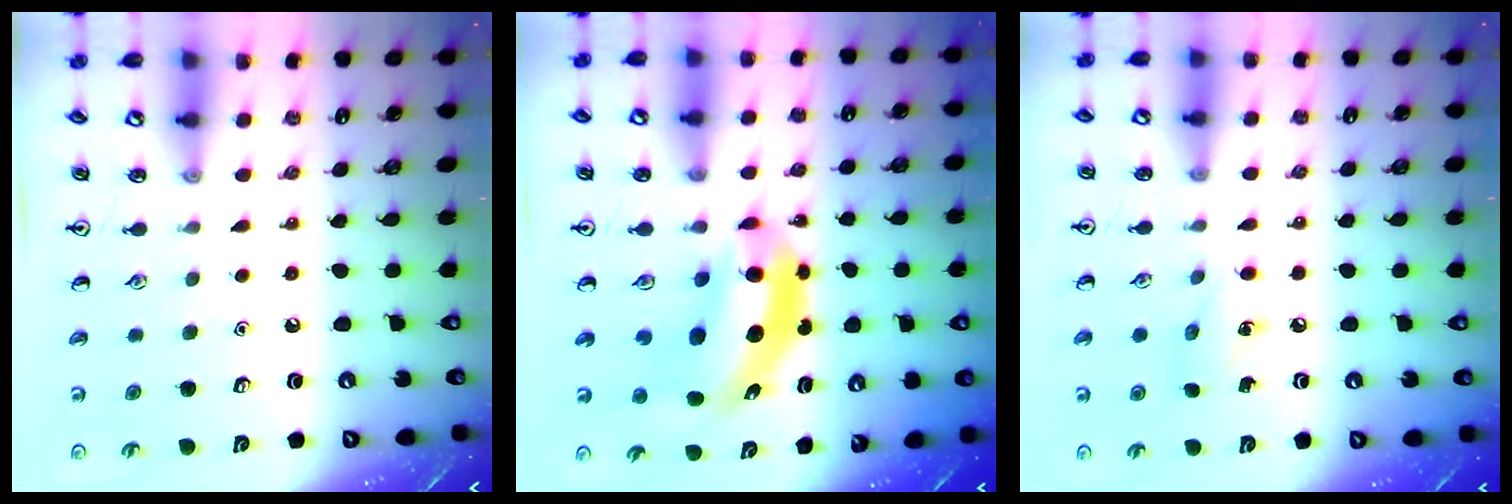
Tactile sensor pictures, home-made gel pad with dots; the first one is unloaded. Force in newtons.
{"total": 7.5, "press": 7.2, "slide": 2.1}
{"total": 5.3, "press": 5.1, "slide": 1.3}